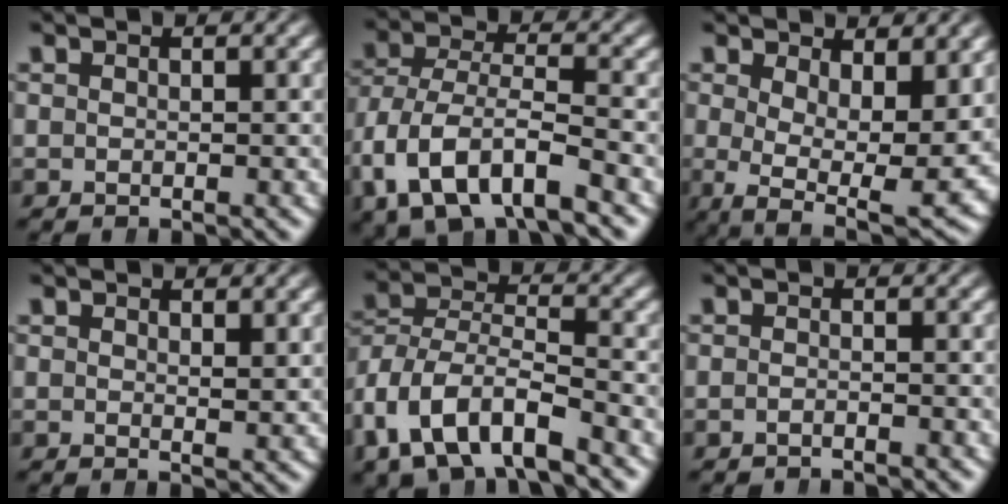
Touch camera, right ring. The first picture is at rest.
{"total": 7.3, "force": [-1.6, 4.9, 5.2], "torque": [-0.120, -0.030, -0.012]}
{"total": 7.6, "force": [-1.3, 4.1, 6.3], "torque": [-0.105, -0.045, -0.007]}
{"total": 0.9, "force": [0.8, 0.0, 0.5], "torque": [-0.002, -0.004, 0.013]}
{"total": 7.9, "force": [-1.6, 6.1, 4.8], "torque": [-0.106, -0.016, -0.030]}
{"total": 0.8, "force": [-0.8, -0.1, 0.1], "torque": [0.005, 0.006, -0.020]}